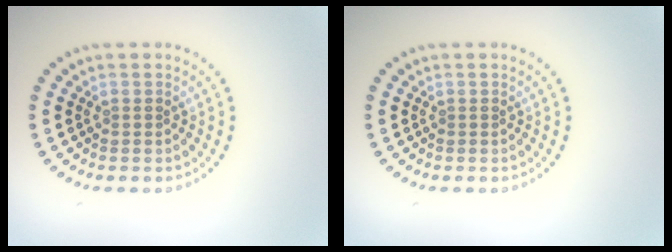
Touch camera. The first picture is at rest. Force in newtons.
{"total": 0.0}